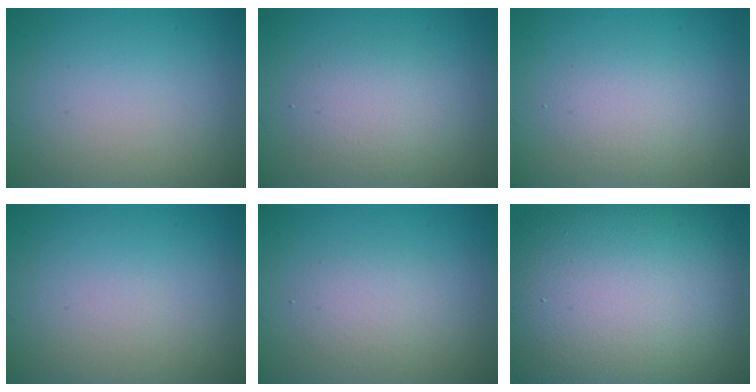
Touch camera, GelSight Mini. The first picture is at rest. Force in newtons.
{"total": 2.6, "press": 2.6, "slide": 0.2}
{"total": 2.2, "press": 2.2, "slide": 0.2}
{"total": 0.0}
{"total": 2.0, "press": 2.0, "slide": 0.2}
{"total": 18.0, "press": 17.9, "slide": 1.8}